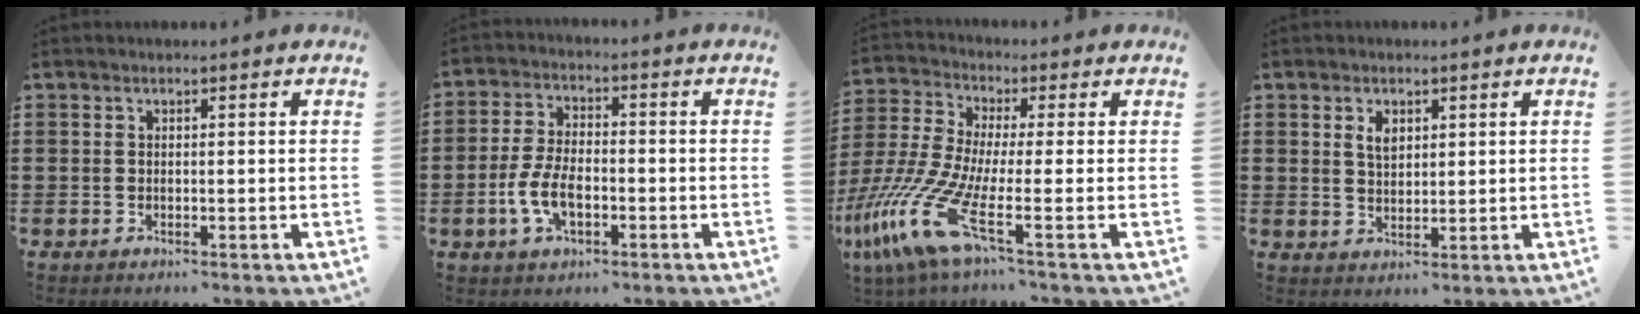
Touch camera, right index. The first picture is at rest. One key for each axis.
{"total": 6.5, "fx": -2.2, "fy": 3.3, "fz": 5.2, "tx": -0.122, "ty": -0.001, "tz": -0.047}
{"total": 12.4, "fx": -5.1, "fy": 2.5, "fz": 11.1, "tx": -0.278, "ty": -0.016, "tz": -0.106}
{"total": 2.6, "fx": 1.2, "fy": 1.6, "fz": 1.7, "tx": -0.039, "ty": 0.005, "tz": 0.023}